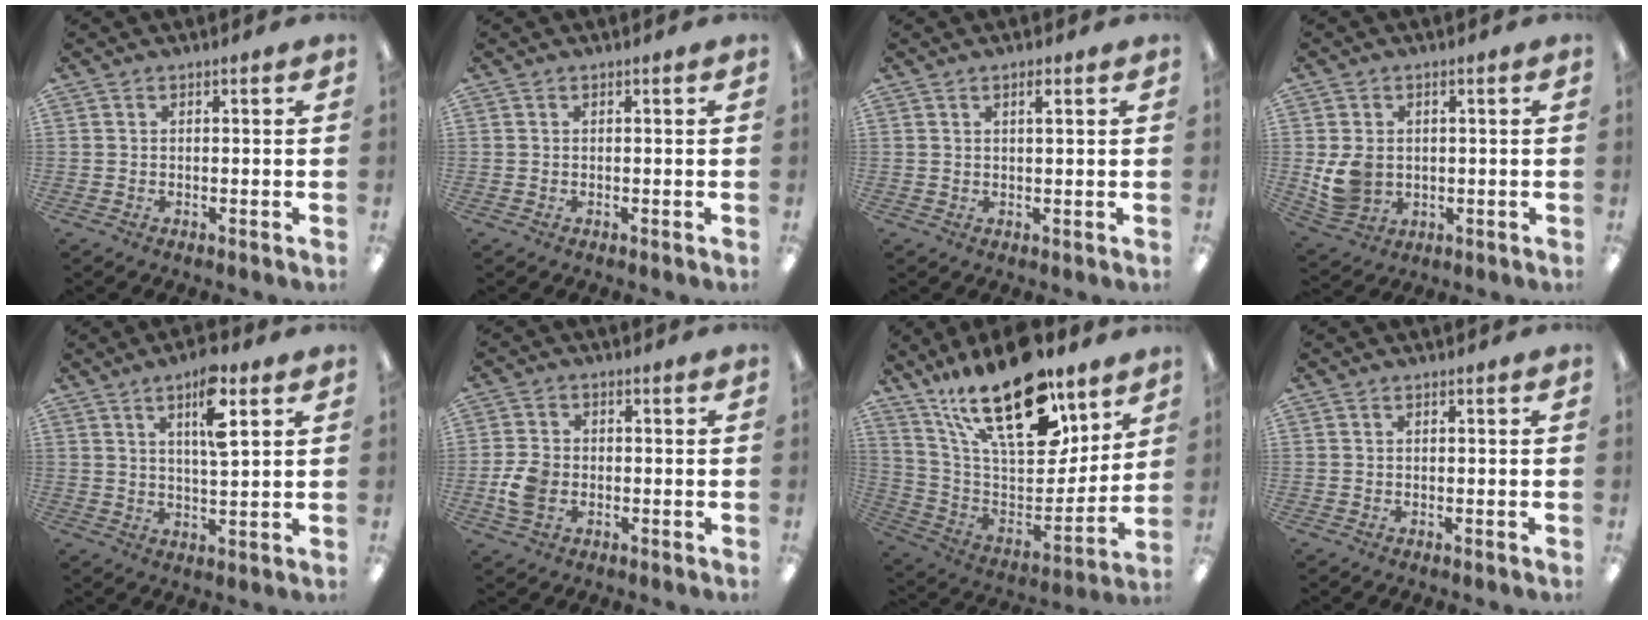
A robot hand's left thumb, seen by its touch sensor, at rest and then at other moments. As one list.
[{"total": 0.0}, {"total": 1.8, "force": [1.1, 0.3, 1.4], "torque": [-0.022, -0.002, 0.016]}, {"total": 6.9, "force": [0.2, 5.9, 3.5], "torque": [-0.071, 0.005, 0.007]}, {"total": 8.6, "force": [4.6, 2.4, 6.9], "torque": [-0.113, -0.008, 0.071]}, {"total": 6.1, "force": [-1.5, 4.6, 3.7], "torque": [-0.072, 0.003, -0.030]}, {"total": 26.1, "force": [16.6, 10.9, 16.8], "torque": [-0.296, -0.099, 0.288]}, {"total": 0.0}]